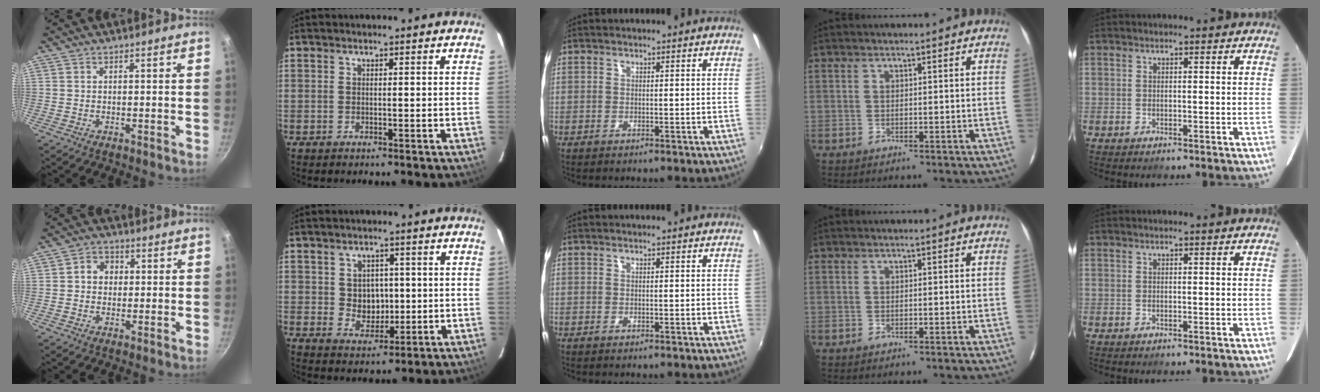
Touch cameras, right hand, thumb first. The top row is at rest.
{"thumb": {"total": 4.4, "force": [0.5, 3.8, 2.1], "torque": [-0.012, 0.007, 0.001]}, "index": {"total": 5.7, "force": [0.4, 5.1, 2.5], "torque": [-0.044, 0.005, 0.018]}}